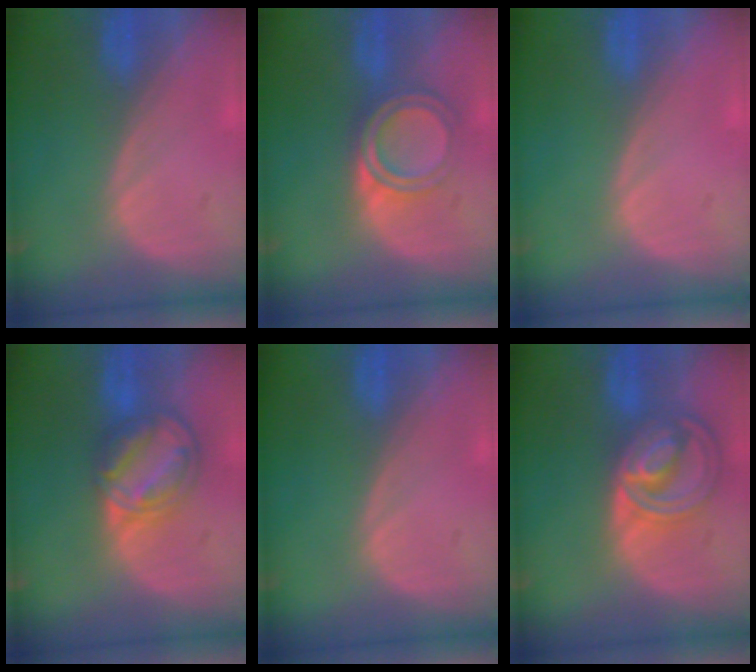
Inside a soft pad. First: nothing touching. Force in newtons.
{"total": 5.7, "press": 5.1, "slide": 2.5}
{"total": 0.0}
{"total": 8.2, "press": 7.0, "slide": 4.4}
{"total": 0.0}
{"total": 8.5, "press": 7.3, "slide": 4.4}